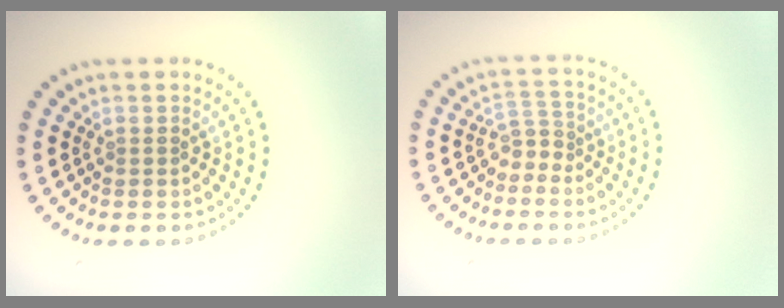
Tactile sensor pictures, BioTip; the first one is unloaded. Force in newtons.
{"total": 1.7, "press": 1.2, "slide": 1.3}